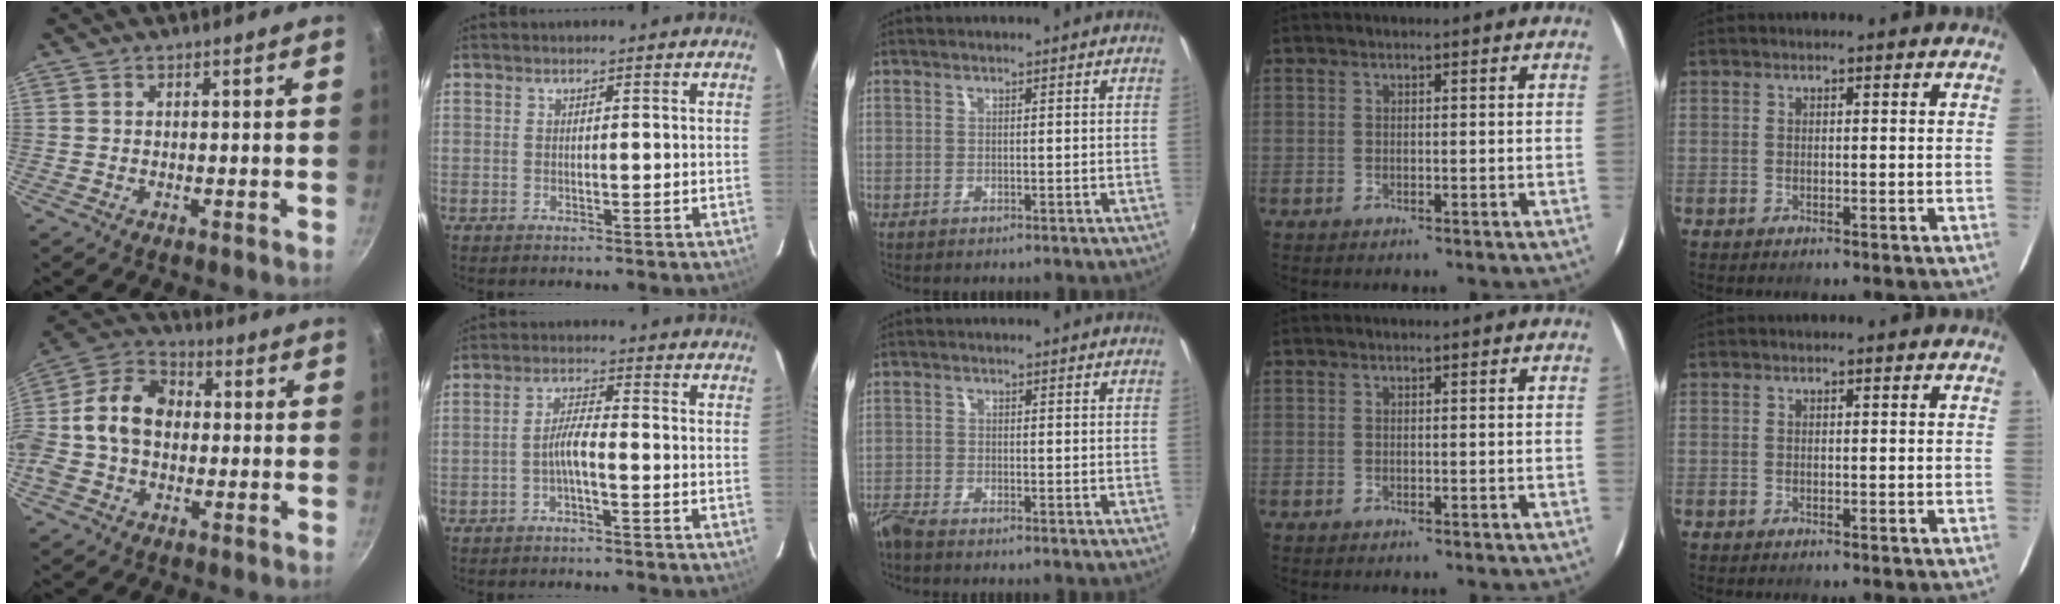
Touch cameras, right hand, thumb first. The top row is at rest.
{"thumb": {"total": 14.6, "force": [-0.4, 10.9, 9.7], "torque": [-0.149, 0.038, -0.031]}, "index": {"total": 3.4, "force": [-1.7, 0.3, 3.0], "torque": [-0.063, 0.008, -0.033]}, "middle": {"total": 3.3, "force": [-3.0, 0.4, 1.4], "torque": [-0.041, -0.014, -0.061]}}